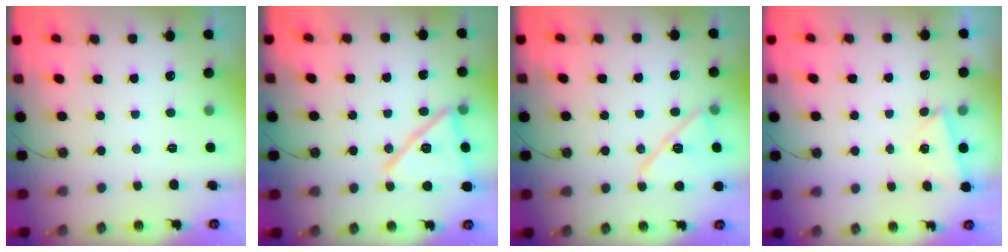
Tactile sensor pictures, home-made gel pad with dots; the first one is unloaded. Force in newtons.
{"total": 17.8, "press": 16.7, "slide": 6.1}
{"total": 13.5, "press": 13.4, "slide": 1.3}
{"total": 2.6, "press": 1.6, "slide": 2.0}